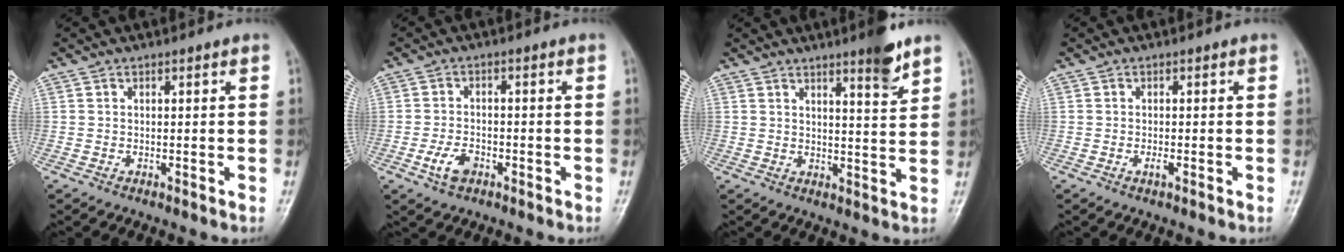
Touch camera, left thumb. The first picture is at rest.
{"total": 4.6, "force": [-2.2, 2.8, 2.9], "torque": [-0.052, 0.012, -0.041]}
{"total": 6.1, "force": [4.3, 0.7, 4.3], "torque": [-0.052, -0.032, 0.060]}
{"total": 1.1, "force": [-0.5, 0.4, 0.9], "torque": [-0.018, 0.002, -0.009]}